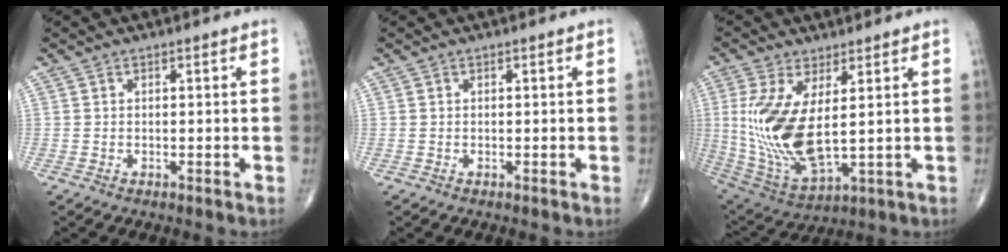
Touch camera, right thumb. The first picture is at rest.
{"total": 0.0}
{"total": 15.5, "force": [1.9, 6.4, 14.0], "torque": [-0.299, -0.027, 0.056]}